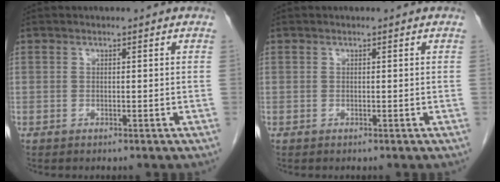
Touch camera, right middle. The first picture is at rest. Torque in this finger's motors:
{"motor_torque": [0.55, -0.43, 0.04, 0.00]}